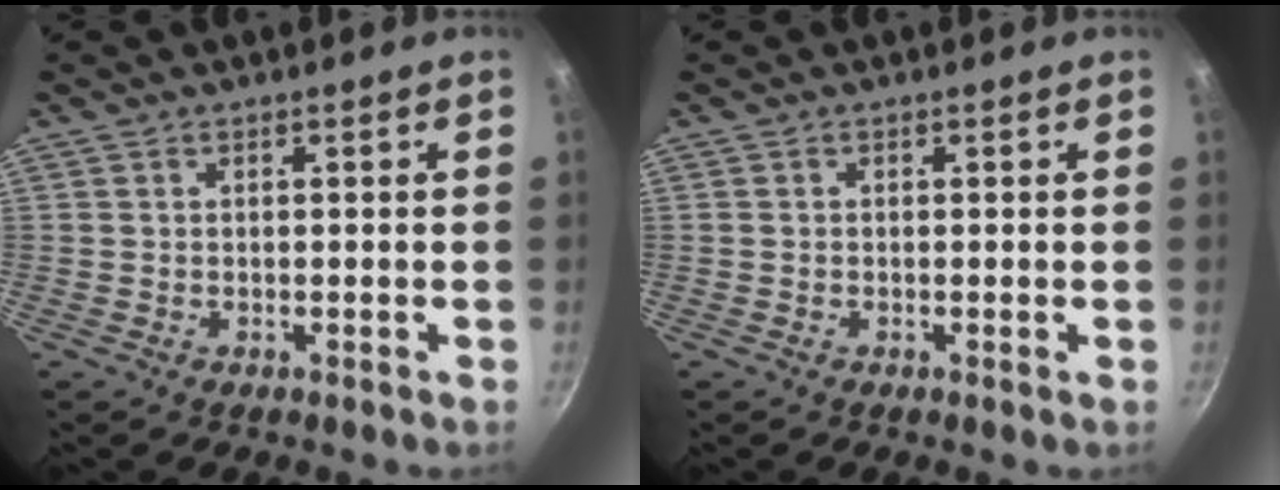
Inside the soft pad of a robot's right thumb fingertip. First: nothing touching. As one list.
[{"total": 0.0}]